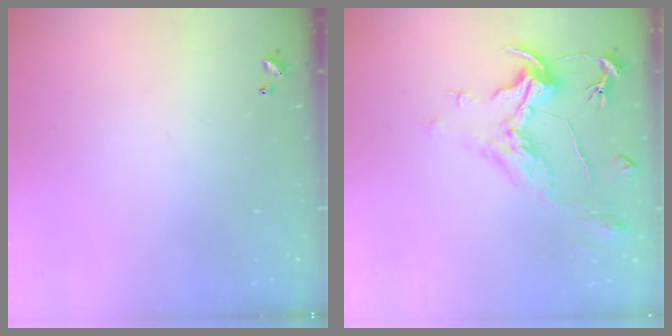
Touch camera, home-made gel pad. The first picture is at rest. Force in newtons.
{"total": 2.1, "press": 1.7, "slide": 1.3}